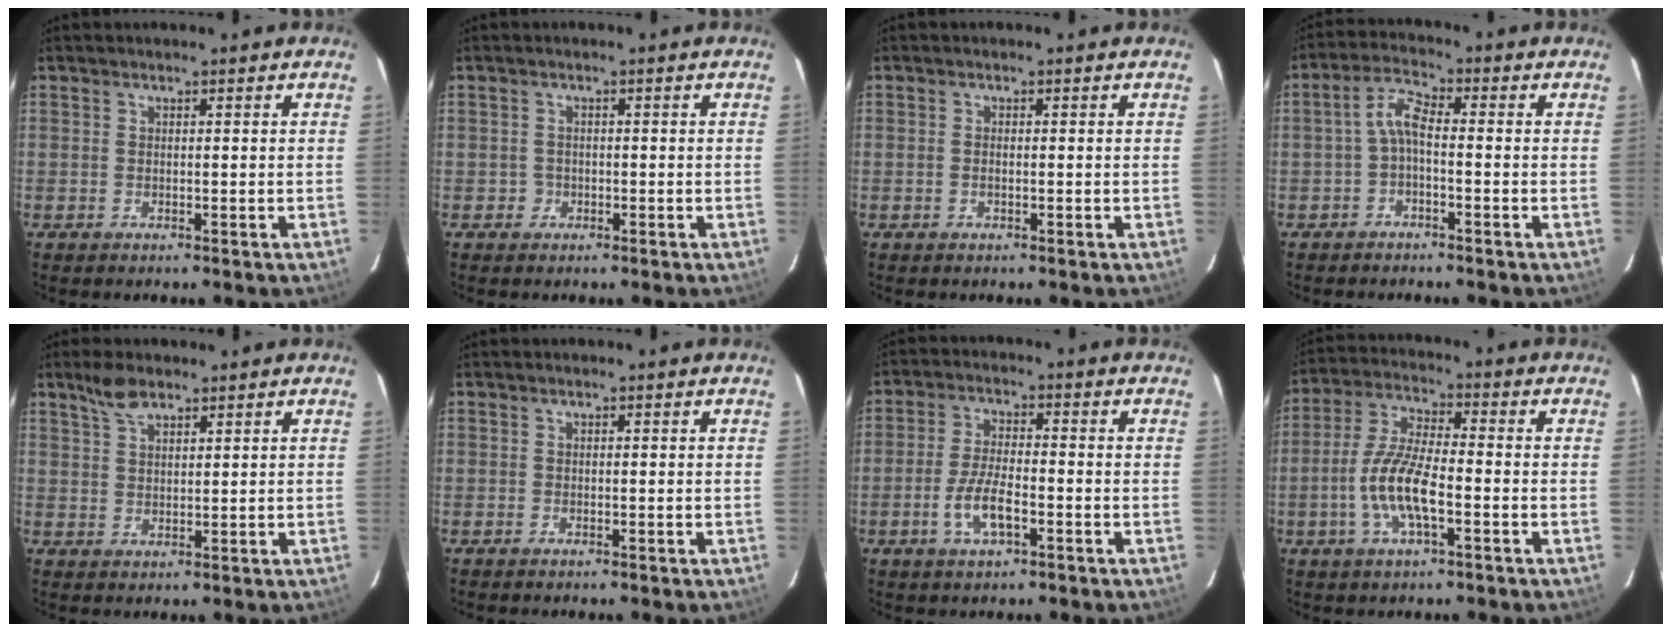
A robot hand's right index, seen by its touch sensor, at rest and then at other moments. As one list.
[{"total": 1.5, "force": [-0.6, 1.3, 0.0], "torque": [0.002, 0.005, -0.008]}, {"total": 0.8, "force": [-0.2, 0.4, 0.7], "torque": [-0.014, 0.003, -0.005]}, {"total": 3.9, "force": [-1.3, 1.2, 3.5], "torque": [-0.080, 0.016, -0.029]}, {"total": 4.5, "force": [3.4, 1.7, 2.5], "torque": [-0.047, 0.009, 0.064]}, {"total": 0.0}, {"total": 6.3, "force": [-2.5, 2.3, 5.3], "torque": [-0.111, 0.000, -0.045]}, {"total": 10.5, "force": [-3.3, 2.9, 9.5], "torque": [-0.199, 0.003, -0.066]}]